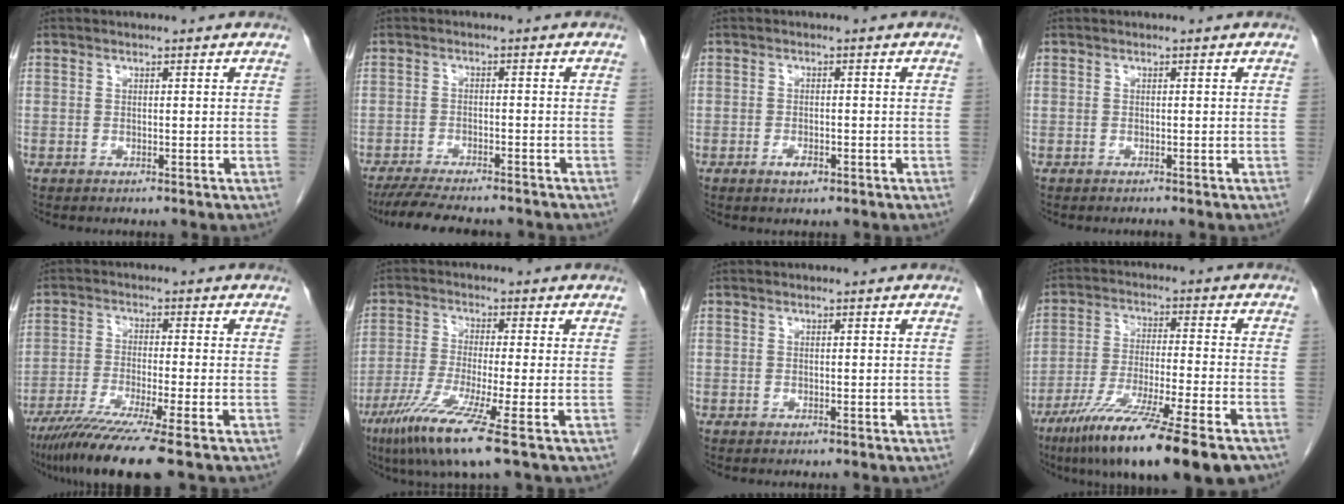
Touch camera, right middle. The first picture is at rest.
{"total": 11.2, "force": [-9.9, 1.9, 4.9], "torque": [-0.079, -0.012, -0.144]}
{"total": 2.0, "force": [-1.1, 0.7, 1.5], "torque": [-0.029, -0.001, -0.015]}
{"total": 0.0}
{"total": 10.4, "force": [-7.5, -1.4, 7.1], "torque": [-0.120, -0.037, -0.123]}
{"total": 10.2, "force": [-5.5, -0.8, 8.5], "torque": [-0.171, -0.038, -0.102]}
{"total": 0.0}
{"total": 18.4, "force": [-12.7, 0.5, 13.4], "torque": [-0.204, -0.053, -0.212]}